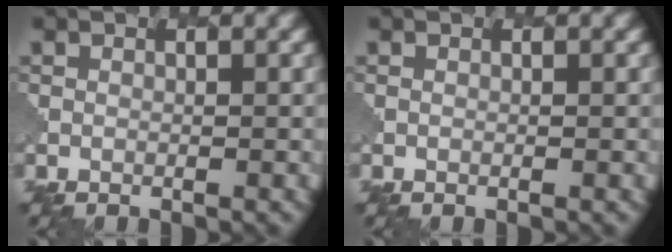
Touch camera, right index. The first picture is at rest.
{"total": 0.0}